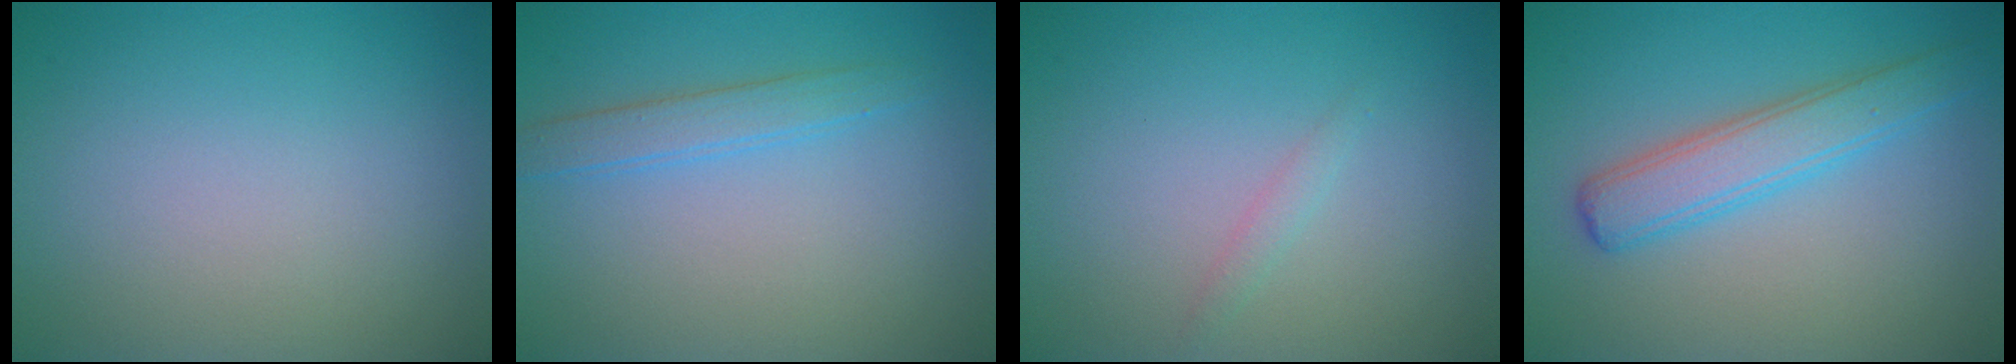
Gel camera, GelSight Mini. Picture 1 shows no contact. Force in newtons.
{"total": 2.1, "press": 2.1, "slide": 0.1}
{"total": 0.8, "press": 0.8, "slide": 0.0}
{"total": 3.9, "press": 3.9, "slide": 0.1}